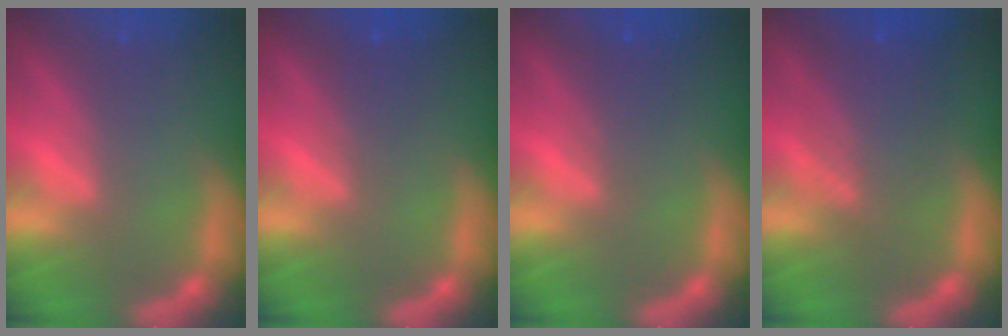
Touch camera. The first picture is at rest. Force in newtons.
{"total": 2.0}
{"total": 2.0}
{"total": 5.1}